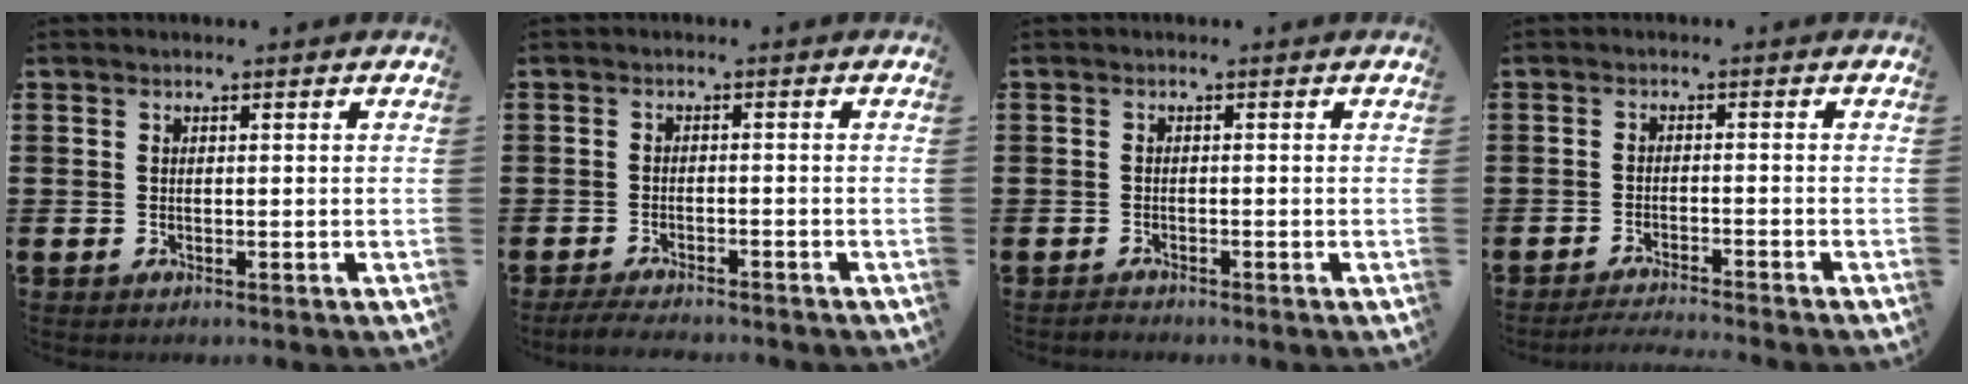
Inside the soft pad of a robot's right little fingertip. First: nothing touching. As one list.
[{"total": 2.2, "force": [-2.1, 0.1, 0.6], "torque": [-0.011, 0.006, -0.043]}, {"total": 0.8, "force": [-0.7, 0.1, 0.0], "torque": [-0.002, -0.001, -0.016]}, {"total": 1.9, "force": [-1.9, -0.3, 0.4], "torque": [-0.006, 0.002, -0.037]}]